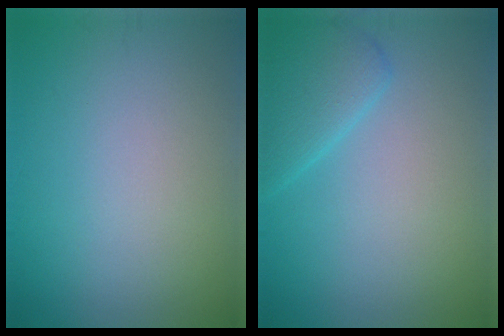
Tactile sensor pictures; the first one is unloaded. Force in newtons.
{"total": 3.1, "press": 3.1, "slide": 0.1}